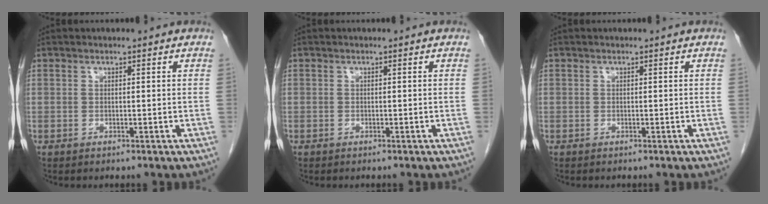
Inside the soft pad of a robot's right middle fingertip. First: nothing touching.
{"total": 0.0}
{"total": 0.0}